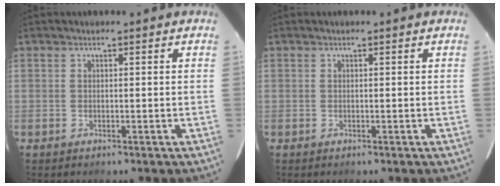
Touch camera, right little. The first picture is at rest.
{"total": 0.0}